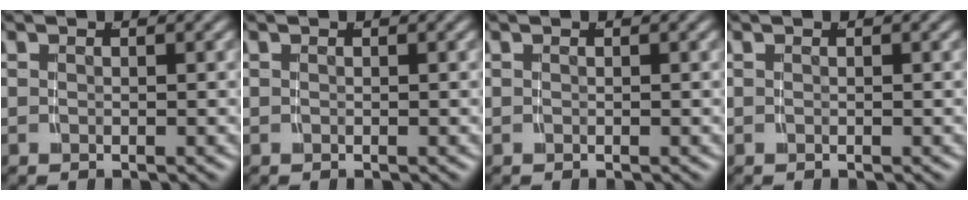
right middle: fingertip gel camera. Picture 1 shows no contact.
{"total": 0.0}
{"total": 0.0}
{"total": 0.0}